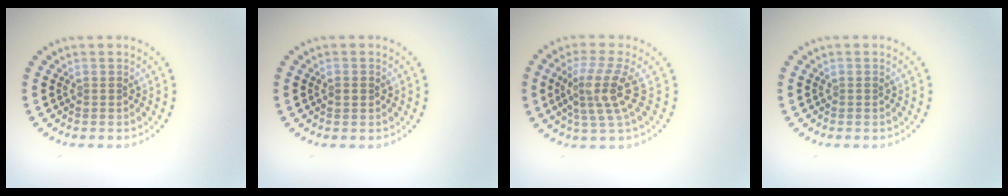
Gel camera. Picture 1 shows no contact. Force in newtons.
{"total": 1.2, "press": 1.2, "slide": 0.1}
{"total": 4.0, "press": 2.9, "slide": 2.8}
{"total": 0.0}